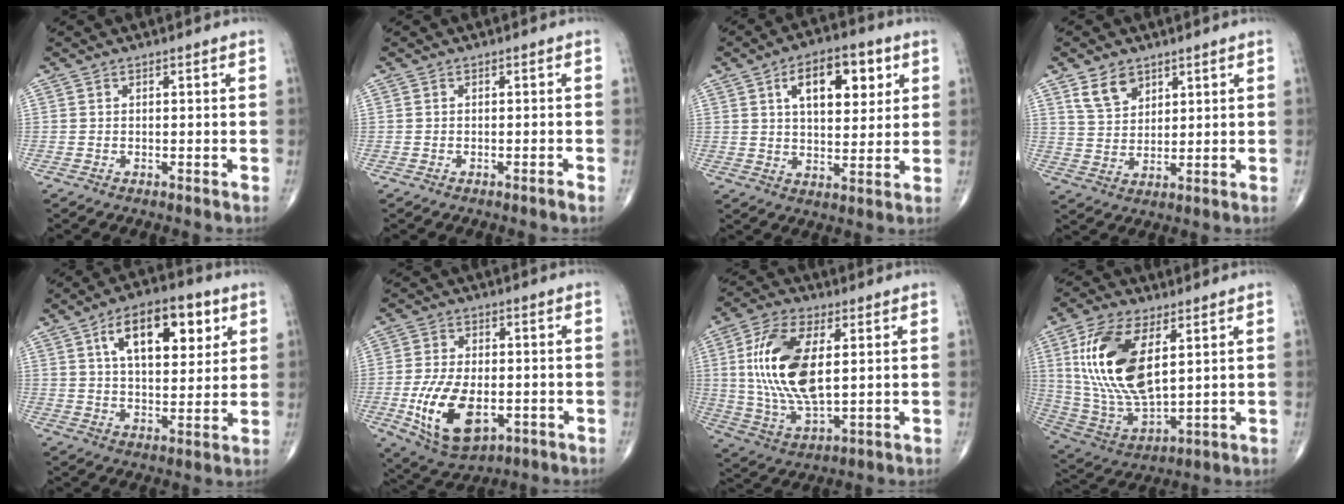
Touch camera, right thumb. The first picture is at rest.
{"total": 0.6, "force": [-0.5, -0.1, 0.4], "torque": [-0.008, -0.001, -0.007]}
{"total": 13.2, "force": [5.0, 6.8, 10.2], "torque": [-0.122, -0.010, 0.078]}
{"total": 6.2, "force": [3.8, 4.0, 2.9], "torque": [-0.036, -0.024, 0.079]}
{"total": 16.0, "force": [6.4, 7.9, 12.4], "torque": [-0.160, -0.012, 0.100]}
{"total": 14.3, "force": [-3.6, 7.9, 11.4], "torque": [-0.199, -0.003, -0.048]}
{"total": 17.4, "force": [3.0, 8.2, 15.0], "torque": [-0.298, -0.011, 0.062]}
{"total": 19.5, "force": [5.5, 9.3, 16.2], "torque": [-0.323, -0.024, 0.112]}